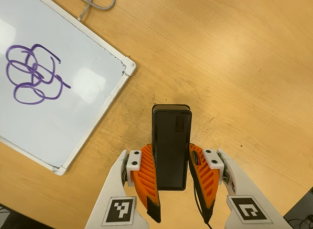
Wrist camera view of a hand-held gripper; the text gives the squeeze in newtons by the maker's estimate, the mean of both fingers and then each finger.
{"total": 6.0, "left": 3.9, "right": 8.0}